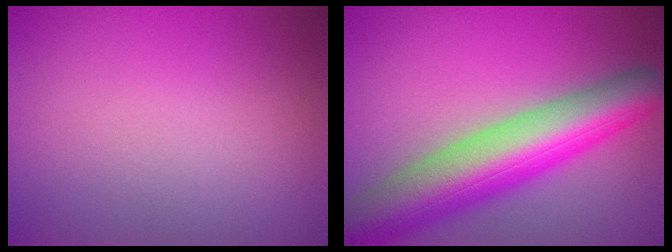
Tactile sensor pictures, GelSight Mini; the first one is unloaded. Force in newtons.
{"total": 10.9, "press": 10.9, "slide": 0.6}